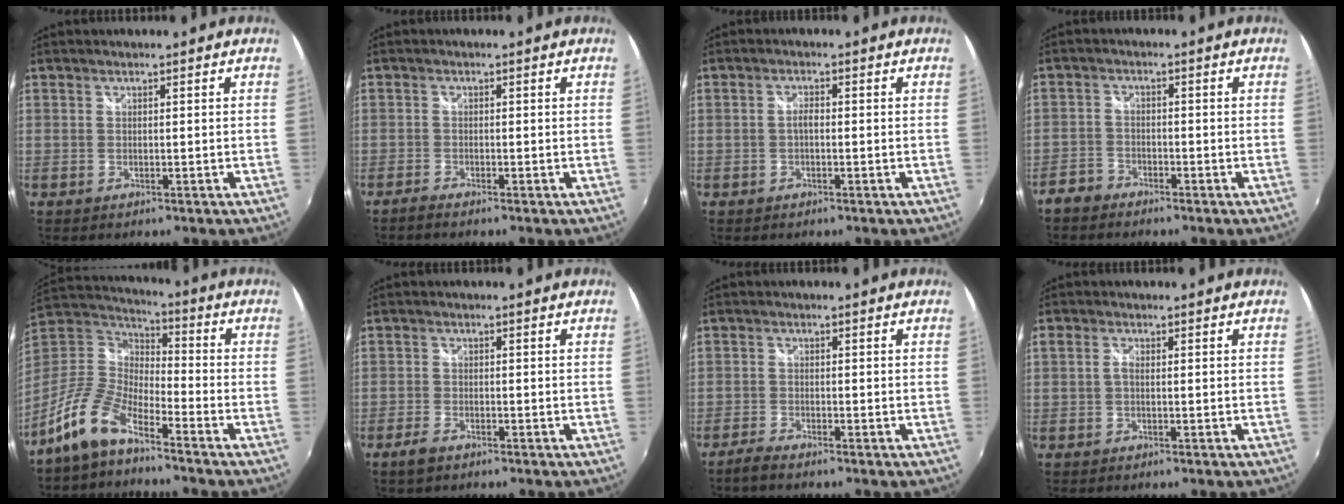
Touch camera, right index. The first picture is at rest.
{"total": 1.7, "force": [-1.6, 0.3, 0.5], "torque": [-0.020, -0.005, -0.035]}
{"total": 1.5, "force": [-0.4, 0.6, 1.3], "torque": [-0.026, 0.006, -0.009]}
{"total": 3.6, "force": [-3.0, 1.9, 0.5], "torque": [-0.018, 0.007, -0.061]}
{"total": 11.2, "force": [-7.8, 4.1, 6.9], "torque": [-0.152, 0.009, -0.163]}
{"total": 3.1, "force": [-2.3, 1.4, 1.5], "torque": [-0.042, -0.004, -0.046]}
{"total": 2.8, "force": [-2.5, 0.5, 1.1], "torque": [-0.039, -0.005, -0.053]}
{"total": 1.4, "force": [-0.2, 0.8, 1.2], "torque": [-0.024, 0.004, -0.007]}